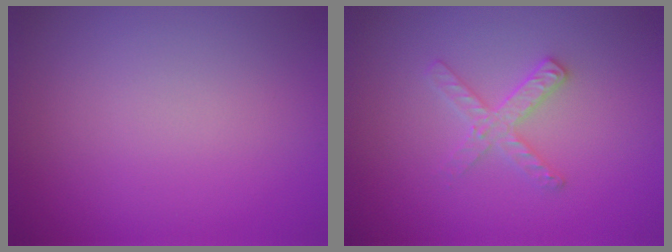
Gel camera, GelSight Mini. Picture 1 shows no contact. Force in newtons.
{"total": 2.2, "press": 2.2, "slide": 0.3}